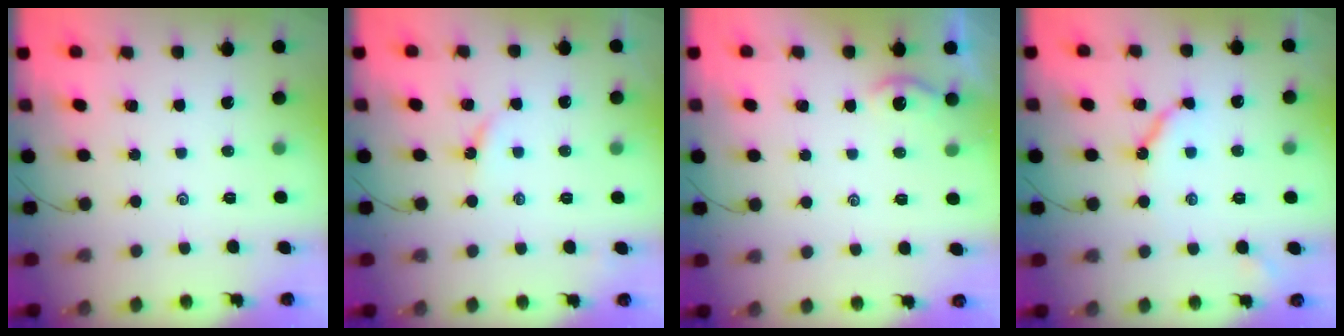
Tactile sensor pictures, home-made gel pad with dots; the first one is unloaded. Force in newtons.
{"total": 2.8, "press": 2.7, "slide": 0.4}
{"total": 2.6, "press": 2.6, "slide": 0.3}
{"total": 7.2, "press": 7.1, "slide": 0.9}